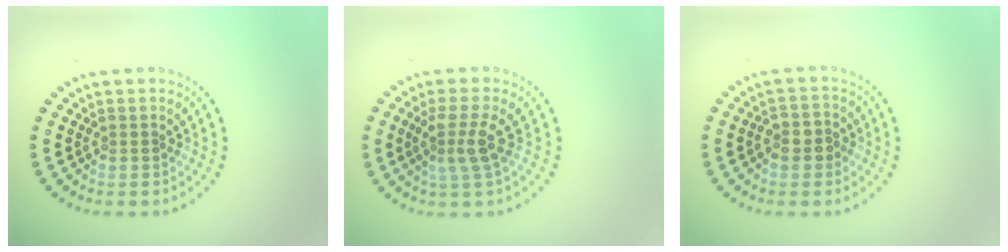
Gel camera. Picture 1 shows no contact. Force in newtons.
{"total": 2.9, "press": 2.3, "slide": 1.8}
{"total": 2.0, "press": 1.9, "slide": 0.7}